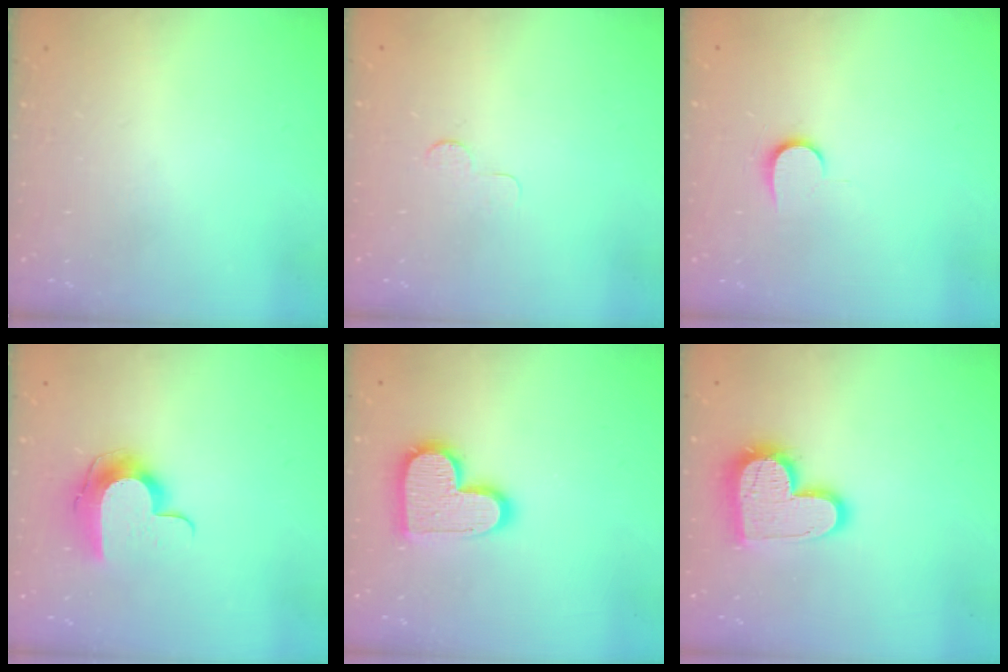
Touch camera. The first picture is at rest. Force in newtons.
{"total": 3.0, "press": 2.9, "slide": 0.3}
{"total": 6.9, "press": 6.9, "slide": 0.8}
{"total": 10.2, "press": 10.2, "slide": 0.5}
{"total": 14.2, "press": 14.2, "slide": 0.9}
{"total": 16.1, "press": 16.0, "slide": 1.2}